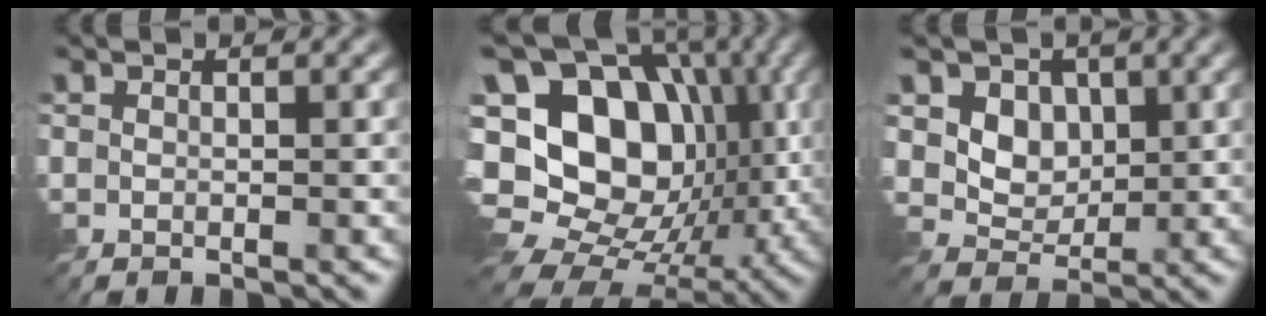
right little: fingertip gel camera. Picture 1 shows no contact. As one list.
[{"total": 17.3, "force": [0.1, 13.7, 10.7], "torque": [-0.206, 0.017, 0.008]}, {"total": 3.8, "force": [1.0, 3.1, 2.0], "torque": [-0.048, -0.019, 0.019]}]